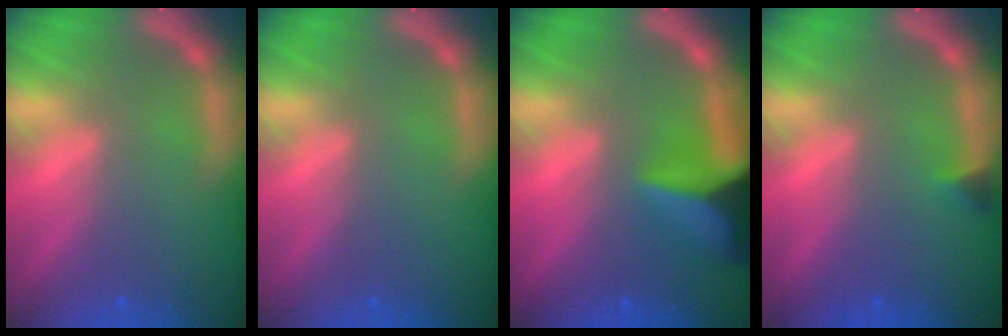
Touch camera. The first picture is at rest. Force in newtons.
{"total": 0.0}
{"total": 8.4}
{"total": 0.9}